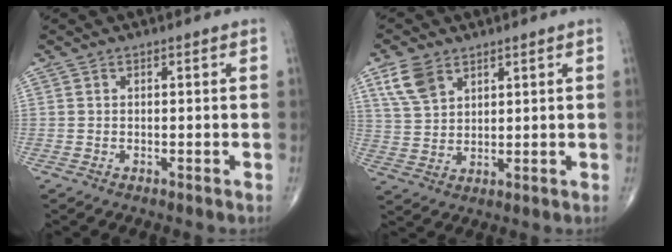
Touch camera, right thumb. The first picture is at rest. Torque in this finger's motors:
{"motor_torque": [-0.01, 0.05, 0.05, 0.05, 0.11]}